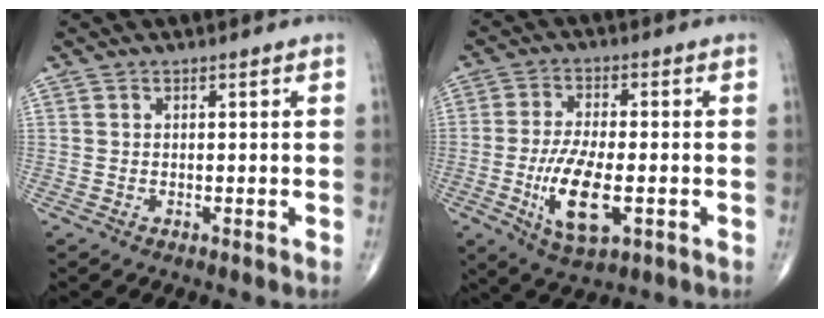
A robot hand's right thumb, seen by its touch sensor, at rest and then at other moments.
{"total": 11.3, "force": [-2.9, 4.4, 10.0], "torque": [-0.189, -0.003, -0.046]}